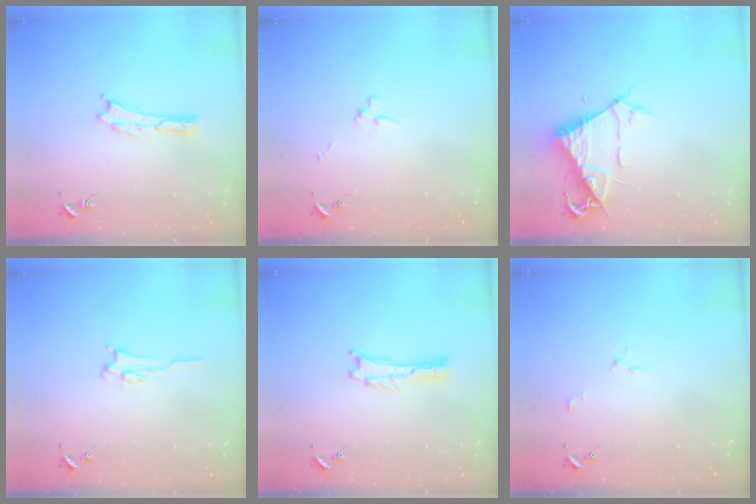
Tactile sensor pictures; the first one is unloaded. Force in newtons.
{"total": 2.5, "press": 2.5, "slide": 0.3}
{"total": 7.1, "press": 7.0, "slide": 0.8}
{"total": 2.2, "press": 2.2, "slide": 0.3}
{"total": 0.0}
{"total": 2.0, "press": 2.0, "slide": 0.1}